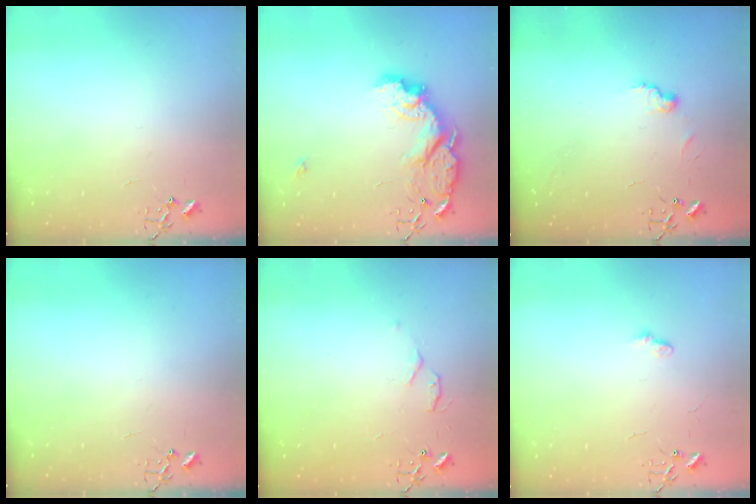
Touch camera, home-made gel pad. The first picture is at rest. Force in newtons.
{"total": 16.3, "press": 16.3, "slide": 1.2}
{"total": 7.0, "press": 7.0, "slide": 0.8}
{"total": 0.0}
{"total": 4.7, "press": 4.7, "slide": 0.6}
{"total": 5.4, "press": 5.4, "slide": 0.6}